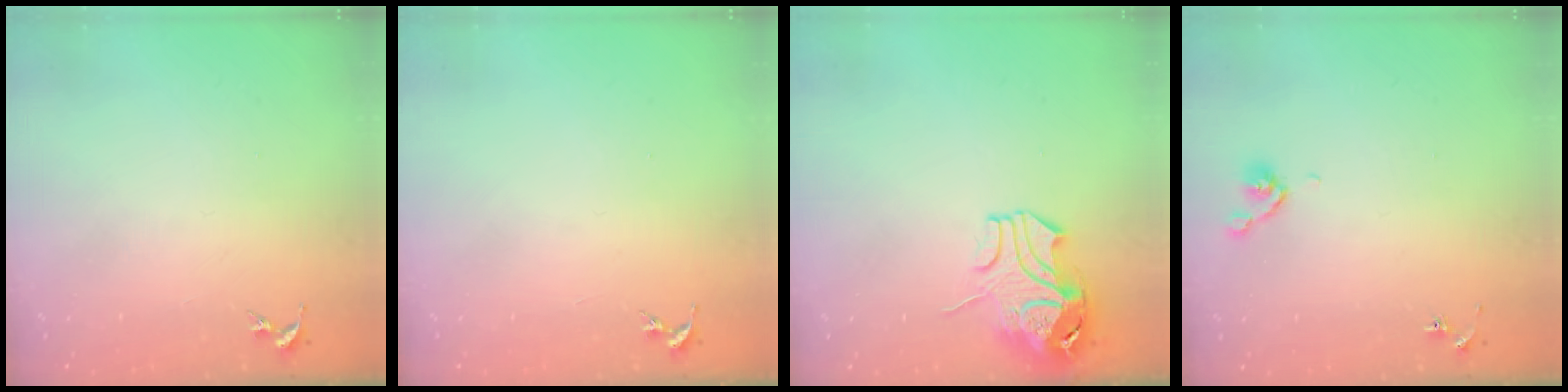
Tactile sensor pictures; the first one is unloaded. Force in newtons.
{"total": 0.0}
{"total": 10.8, "press": 10.7, "slide": 1.3}
{"total": 4.8, "press": 4.7, "slide": 1.1}